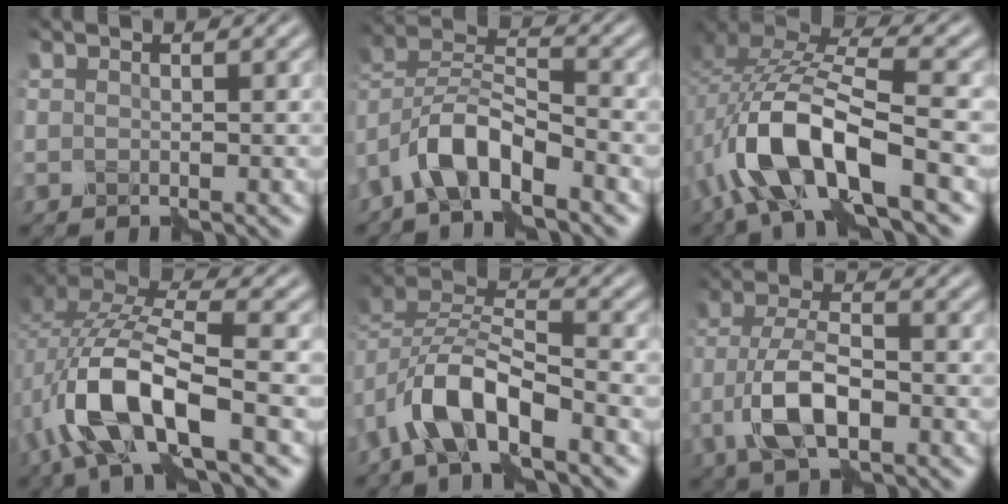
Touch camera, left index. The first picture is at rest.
{"total": 5.5, "force": [-3.7, 1.9, 3.7], "torque": [-0.068, 0.013, -0.076]}
{"total": 10.7, "force": [-4.4, 3.8, 9.0], "torque": [-0.201, 0.011, -0.087]}
{"total": 9.8, "force": [-3.7, 3.5, 8.3], "torque": [-0.186, 0.010, -0.078]}
{"total": 7.0, "force": [-3.7, 2.9, 5.1], "torque": [-0.095, 0.008, -0.074]}
{"total": 6.0, "force": [-2.3, 2.3, 5.0], "torque": [-0.105, 0.004, -0.048]}